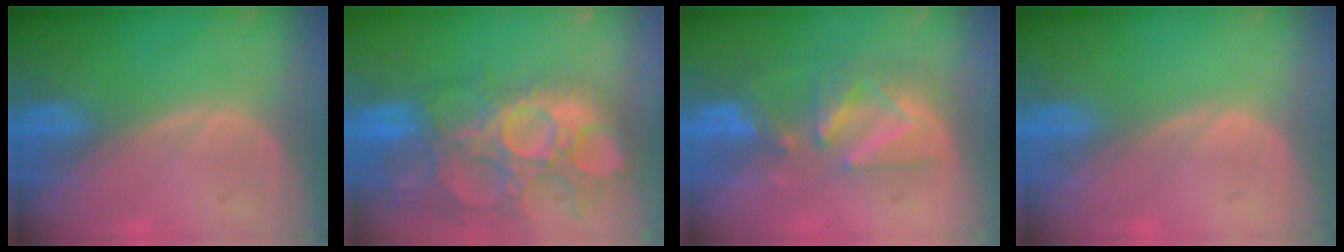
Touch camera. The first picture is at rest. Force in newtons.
{"total": 15.0, "press": 12.5, "slide": 8.2}
{"total": 8.2, "press": 7.4, "slide": 3.5}
{"total": 0.0}